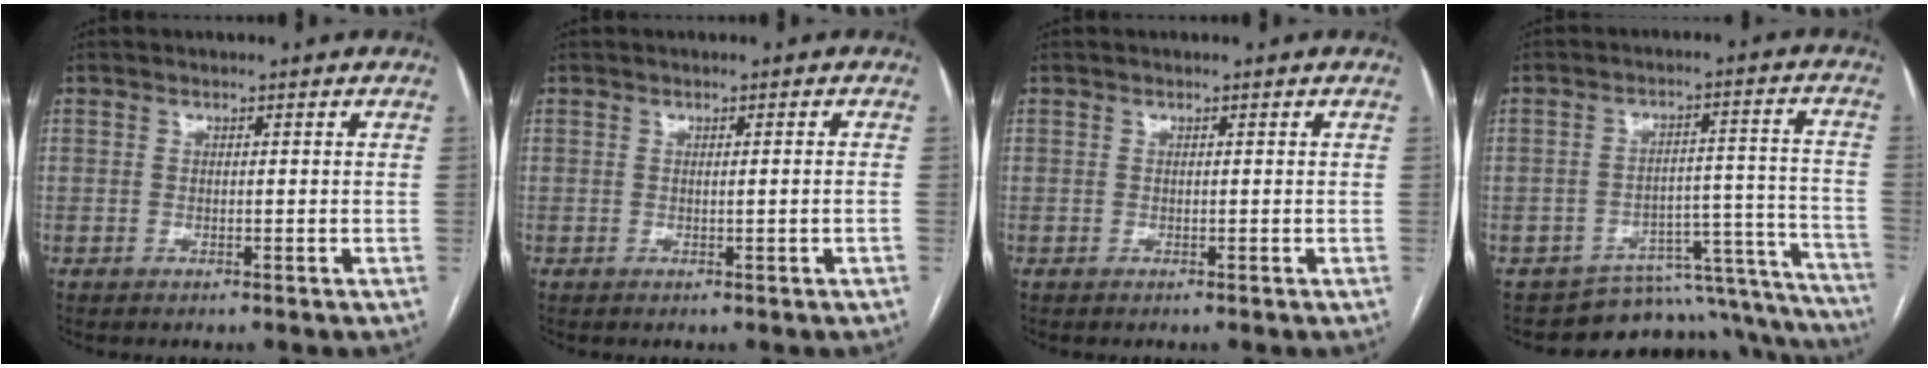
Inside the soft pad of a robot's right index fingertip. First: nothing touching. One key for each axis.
{"total": 1.0, "fx": -0.1, "fy": -0.2, "fz": 0.9, "tx": -0.016, "ty": -0.001, "tz": 0.001}
{"total": 0.0}
{"total": 17.3, "fx": -16.1, "fy": 5.8, "fz": 2.7, "tx": 0.019, "ty": 0.079, "tz": -0.195}